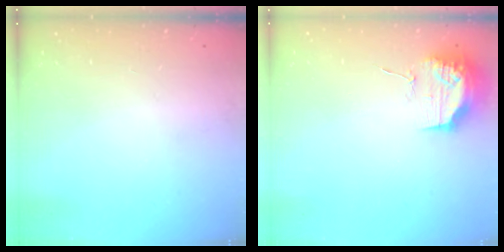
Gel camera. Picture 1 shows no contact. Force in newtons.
{"total": 12.3, "press": 12.3, "slide": 1.1}